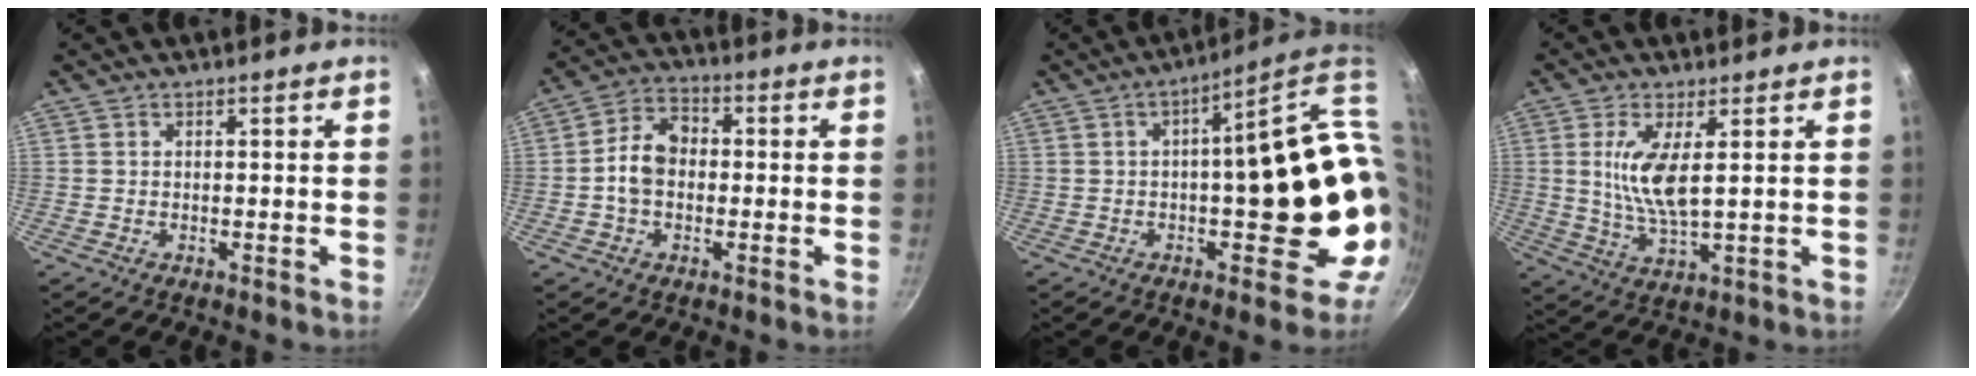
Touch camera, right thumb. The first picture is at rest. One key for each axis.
{"total": 7.8, "fx": -0.7, "fy": 5.8, "fz": 5.3, "tx": -0.074, "ty": 0.025, "tz": -0.026}
{"total": 20.0, "fx": 0.3, "fy": 7.5, "fz": 18.5, "tx": -0.182, "ty": 0.015, "tz": 0.019}
{"total": 8.6, "fx": 1.9, "fy": 2.6, "fz": 7.9, "tx": -0.163, "ty": -0.014, "tz": 0.043}